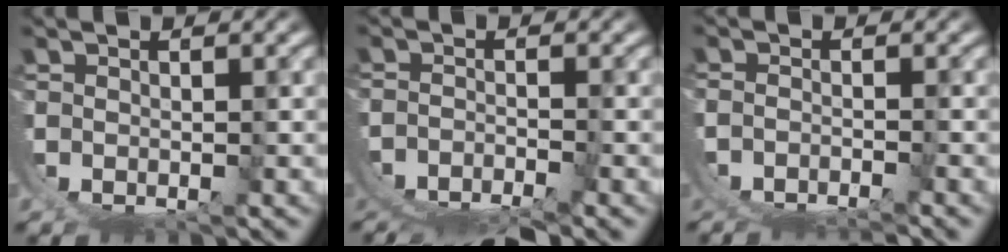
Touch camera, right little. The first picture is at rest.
{"total": 6.4, "force": [-4.5, 3.1, 3.3], "torque": [-0.069, -0.032, -0.064]}
{"total": 5.5, "force": [-4.4, 2.7, 2.0], "torque": [-0.045, -0.020, -0.066]}